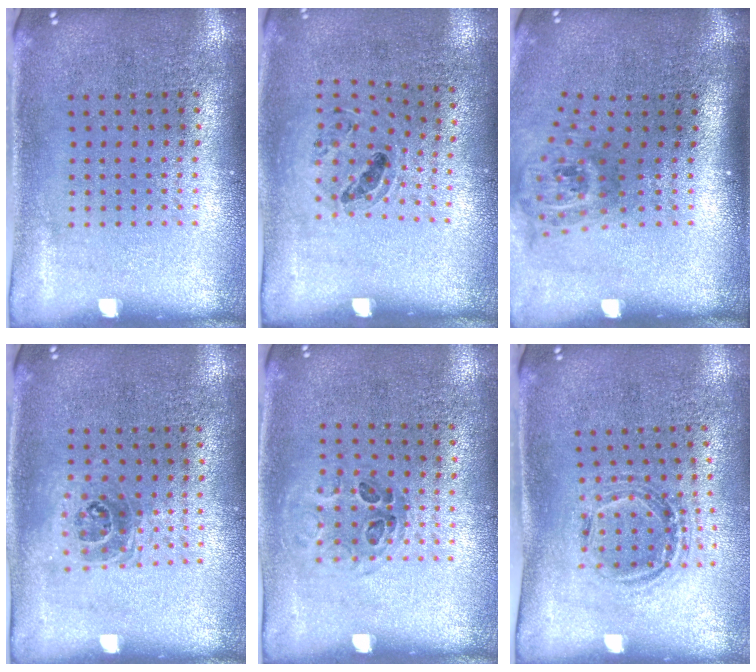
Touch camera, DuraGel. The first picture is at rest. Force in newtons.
{"total": 1.0, "press": 0.8, "slide": 0.5}
{"total": 1.9, "press": 1.4, "slide": 1.4}
{"total": 1.1, "press": 0.9, "slide": 0.5}
{"total": 1.0, "press": 0.6, "slide": 0.7}
{"total": 1.0, "press": 1.0, "slide": 0.1}